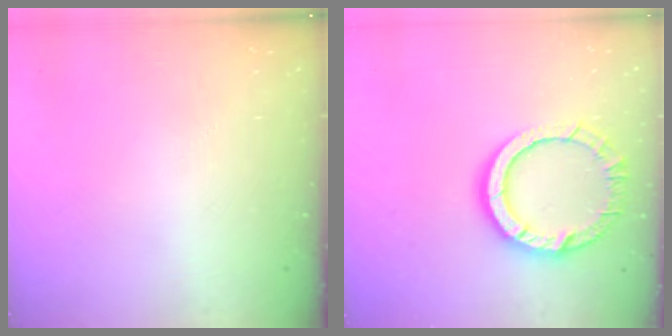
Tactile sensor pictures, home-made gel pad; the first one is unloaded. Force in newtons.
{"total": 12.7, "press": 12.6, "slide": 0.9}